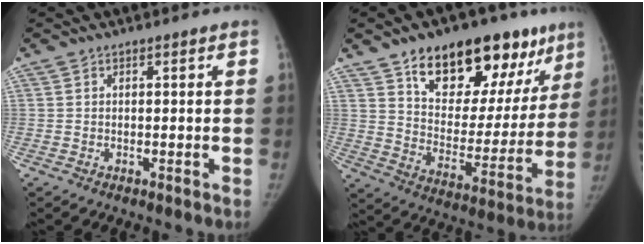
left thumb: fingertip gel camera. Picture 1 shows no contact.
{"total": 25.0, "force": [15.4, 12.6, 15.1], "torque": [-0.165, -0.047, 0.236]}